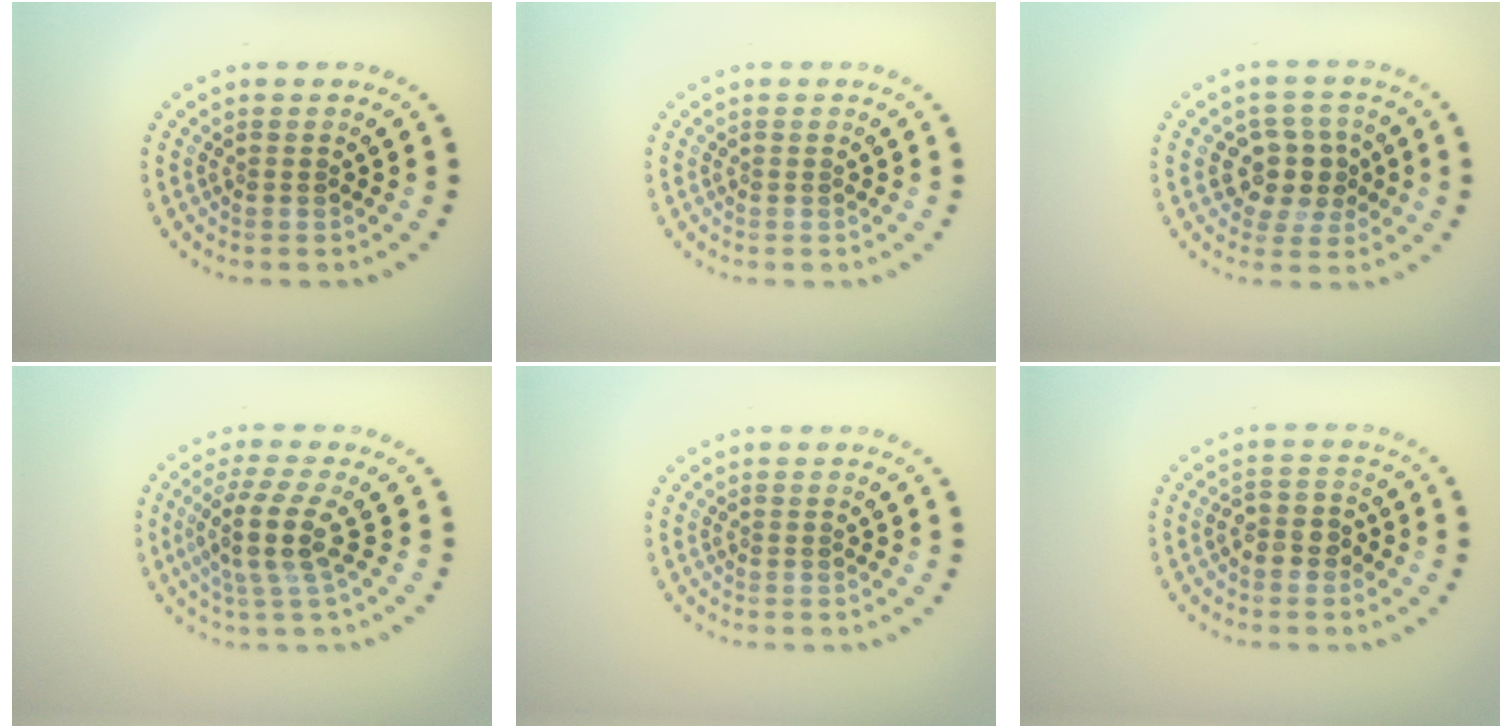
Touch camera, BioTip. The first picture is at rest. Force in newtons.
{"total": 0.0}
{"total": 4.1, "press": 3.8, "slide": 1.5}
{"total": 3.8, "press": 2.9, "slide": 2.5}
{"total": 0.0}
{"total": 2.2, "press": 2.1, "slide": 0.7}